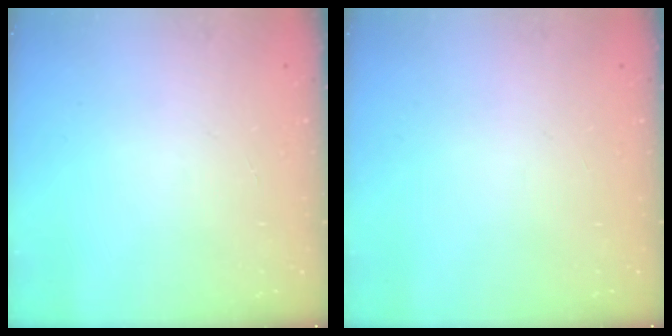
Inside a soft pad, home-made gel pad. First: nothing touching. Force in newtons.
{"total": 0.0}